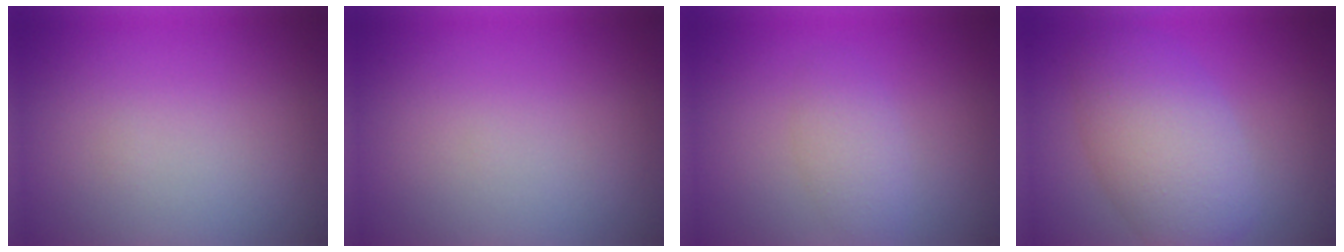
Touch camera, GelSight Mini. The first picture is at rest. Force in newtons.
{"total": 0.0}
{"total": 1.5, "press": 1.5, "slide": 0.0}
{"total": 6.5, "press": 6.5, "slide": 0.3}